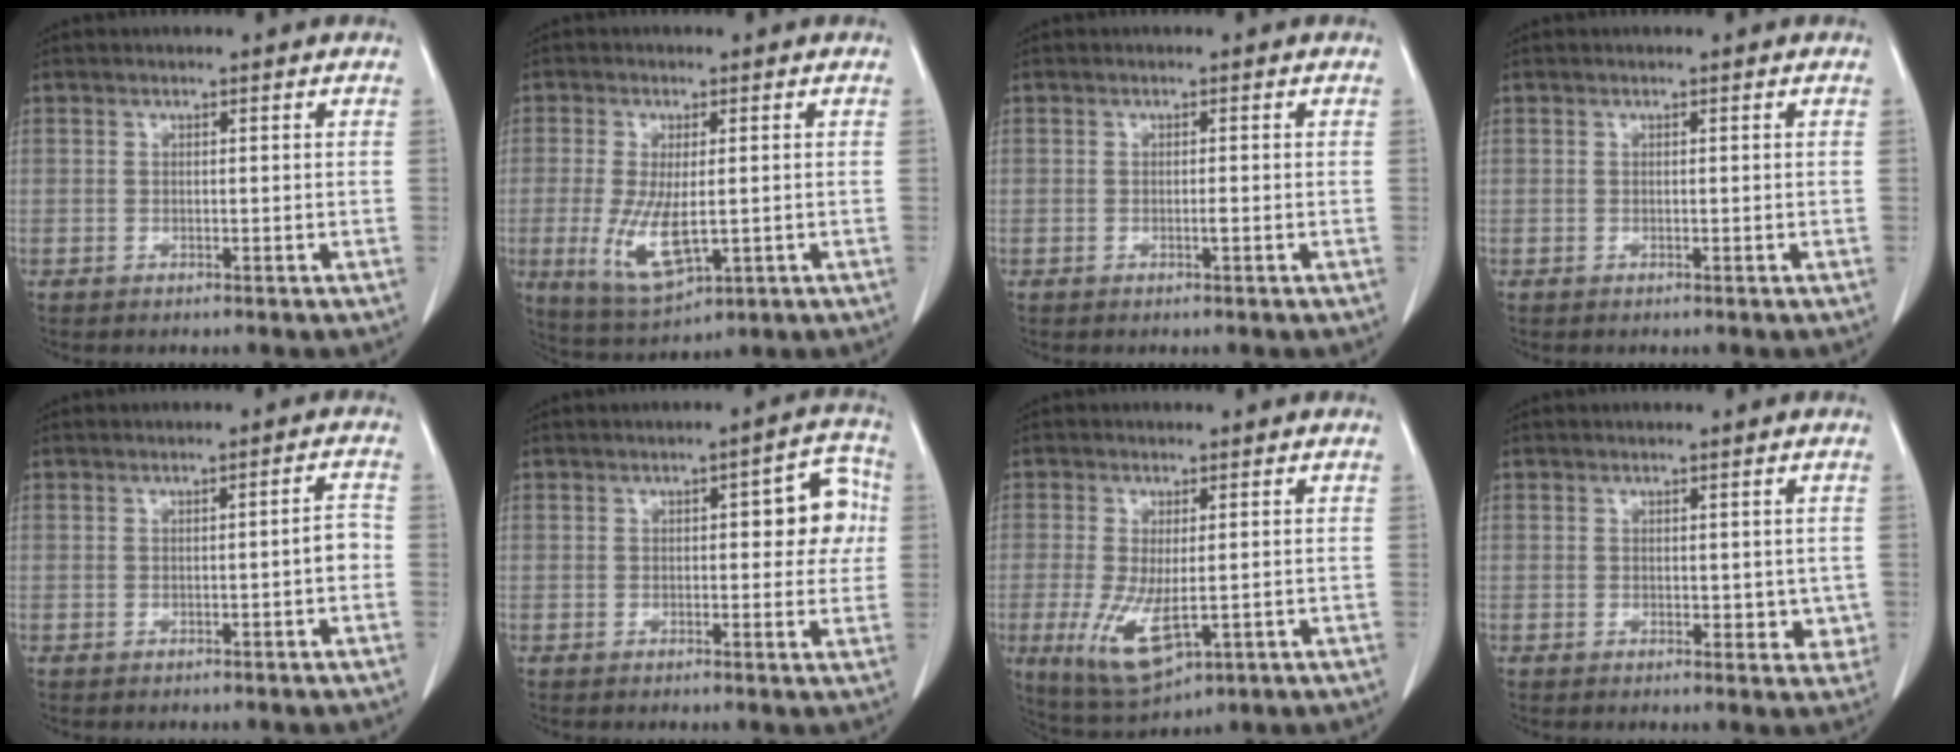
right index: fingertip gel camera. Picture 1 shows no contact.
{"total": 8.4, "force": [-1.4, 2.9, 7.8], "torque": [-0.154, -0.024, -0.013]}
{"total": 0.6, "force": [-0.2, 0.0, 0.5], "torque": [-0.010, 0.000, -0.004]}
{"total": 0.0}
{"total": 2.2, "force": [-0.7, 0.2, 2.1], "torque": [-0.022, 0.003, -0.011]}
{"total": 7.1, "force": [1.1, 2.7, 6.5], "torque": [-0.063, 0.026, 0.009]}
{"total": 8.5, "force": [-2.2, 3.0, 7.7], "torque": [-0.146, -0.027, -0.024]}
{"total": 3.0, "force": [0.3, 2.1, 2.2], "torque": [-0.009, -0.004, 0.006]}